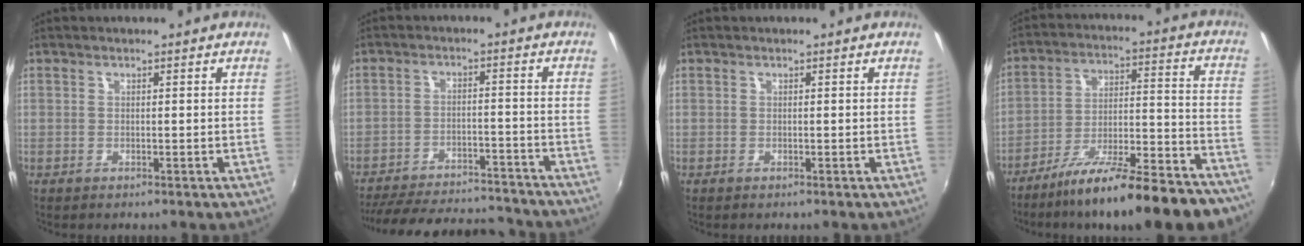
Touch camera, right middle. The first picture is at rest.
{"total": 22.8, "force": [-20.1, 6.3, 8.8], "torque": [-0.182, 0.003, -0.267]}
{"total": 0.0}
{"total": 25.2, "force": [-20.9, 3.7, 13.5], "torque": [-0.210, -0.041, -0.299]}